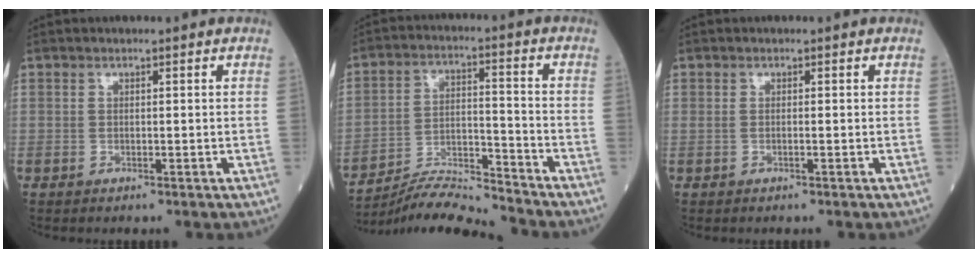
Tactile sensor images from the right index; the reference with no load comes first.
{"total": 9.2, "force": [-9.0, -1.6, 0.8], "torque": [-0.017, 0.014, -0.162]}
{"total": 0.0}